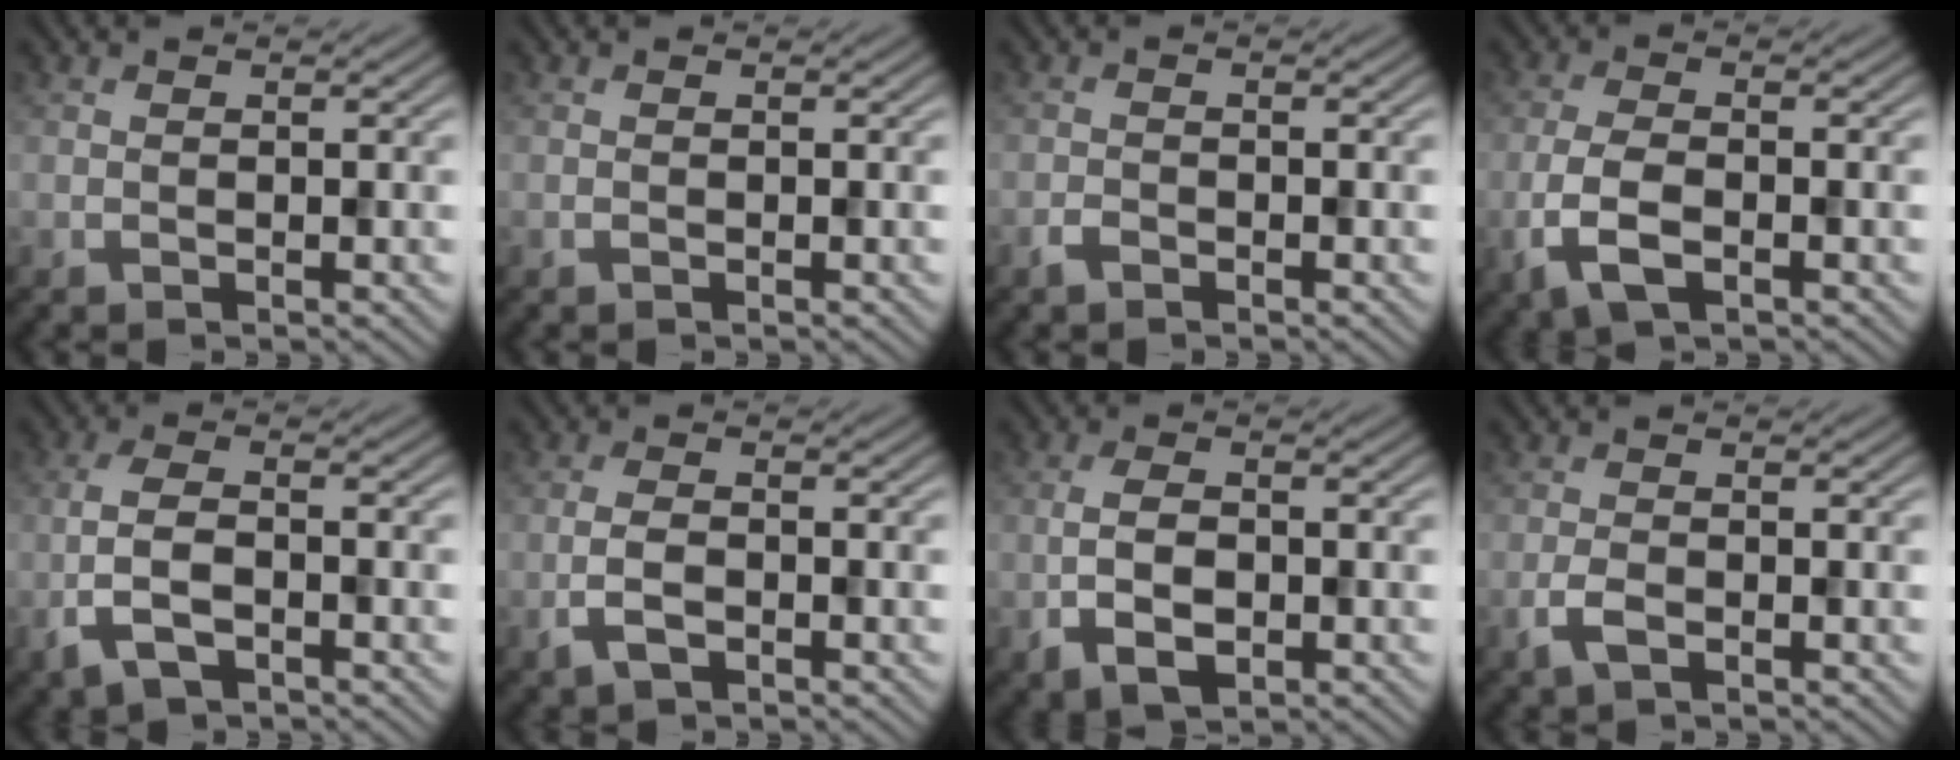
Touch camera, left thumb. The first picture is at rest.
{"total": 0.0}
{"total": 1.3, "force": [-1.0, 0.5, 0.6], "torque": [-0.013, -0.001, -0.022]}
{"total": 5.4, "force": [-2.1, 2.4, 4.4], "torque": [-0.105, -0.006, -0.047]}
{"total": 5.6, "force": [-2.4, 2.3, 4.5], "torque": [-0.106, -0.002, -0.054]}
{"total": 3.4, "force": [-1.6, 1.4, 2.6], "torque": [-0.060, -0.002, -0.036]}
{"total": 4.8, "force": [-1.4, 2.5, 3.9], "torque": [-0.084, -0.003, -0.028]}
{"total": 2.4, "force": [-1.3, 1.0, 1.8], "torque": [-0.044, -0.004, -0.029]}